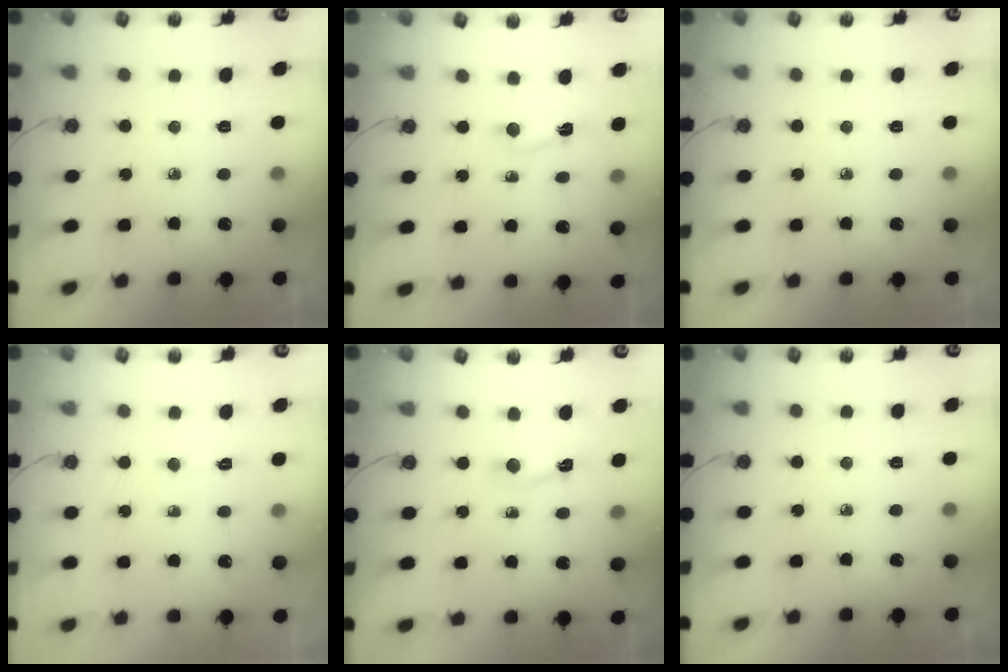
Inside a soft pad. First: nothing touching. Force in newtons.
{"total": 2.0, "press": 1.6, "slide": 1.2}
{"total": 0.0}
{"total": 2.3, "press": 2.3, "slide": 0.3}
{"total": 2.3, "press": 2.3, "slide": 0.3}
{"total": 0.0}